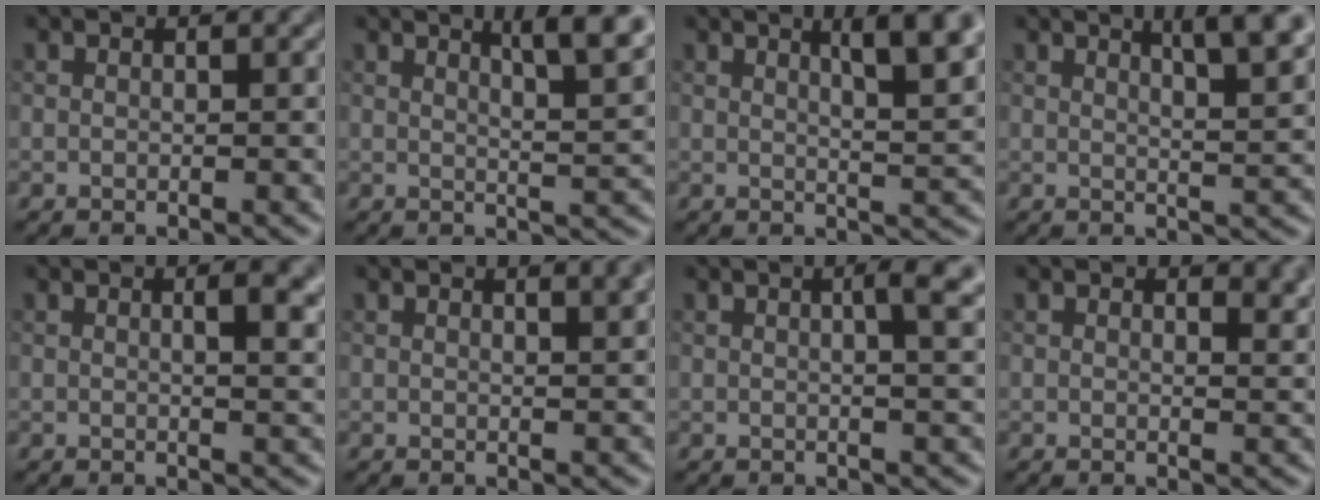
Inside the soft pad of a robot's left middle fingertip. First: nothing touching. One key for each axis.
{"total": 5.7, "fx": 3.4, "fy": 1.3, "fz": 4.4, "tx": -0.043, "ty": 0.011, "tz": 0.042}
{"total": 6.0, "fx": 2.8, "fy": 1.6, "fz": 5.1, "tx": -0.050, "ty": 0.011, "tz": 0.036}
{"total": 5.7, "fx": 3.3, "fy": 1.6, "fz": 4.4, "tx": -0.039, "ty": 0.020, "tz": 0.032}
{"total": 3.7, "fx": 1.0, "fy": 1.3, "fz": 3.3, "tx": -0.034, "ty": 0.006, "tz": 0.013}
{"total": 2.6, "fx": 1.6, "fy": 0.9, "fz": 1.9, "tx": -0.009, "ty": 0.004, "tz": 0.016}
{"total": 4.8, "fx": 1.4, "fy": 1.6, "fz": 4.3, "tx": -0.034, "ty": 0.021, "tz": 0.006}
{"total": 2.2, "fx": 1.5, "fy": 0.9, "fz": 1.3, "tx": -0.016, "ty": -0.007, "tz": 0.024}